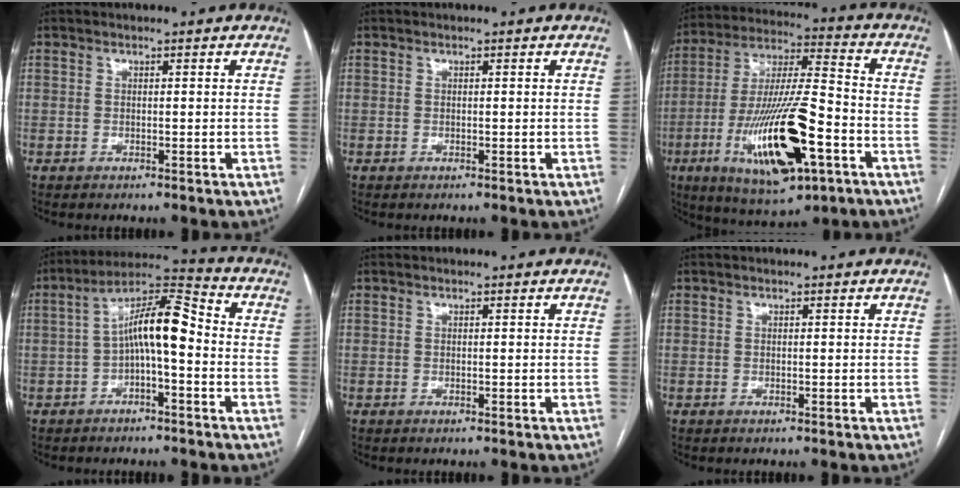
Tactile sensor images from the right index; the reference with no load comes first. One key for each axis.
{"total": 0.0}
{"total": 20.7, "fx": -7.7, "fy": 4.4, "fz": 18.8, "tx": -0.376, "ty": -0.021, "tz": -0.123}
{"total": 9.8, "fx": -0.9, "fy": 2.3, "fz": 9.5, "tx": -0.164, "ty": 0.039, "tz": -0.018}
{"total": 0.0}
{"total": 0.0}